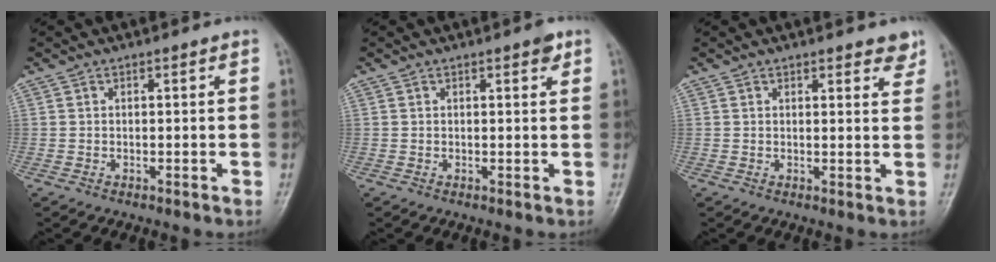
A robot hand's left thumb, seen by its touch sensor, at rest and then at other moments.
{"total": 1.7, "force": [1.0, 0.5, 1.3], "torque": [-0.014, -0.003, 0.011]}
{"total": 3.8, "force": [2.8, 1.4, 2.1], "torque": [-0.003, -0.013, 0.032]}